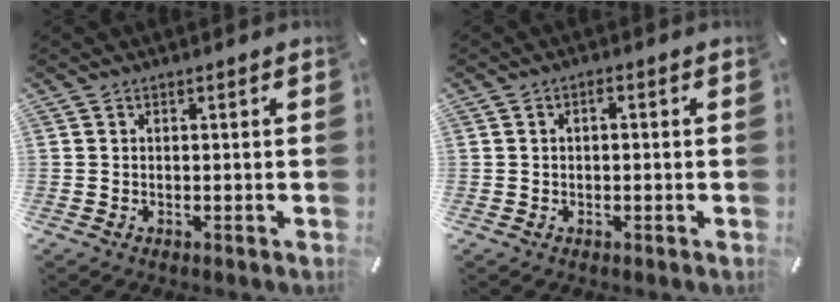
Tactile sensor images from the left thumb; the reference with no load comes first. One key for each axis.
{"total": 1.2, "fx": -0.1, "fy": 0.6, "fz": 1.0, "tx": -0.019, "ty": 0.004, "tz": -0.003}